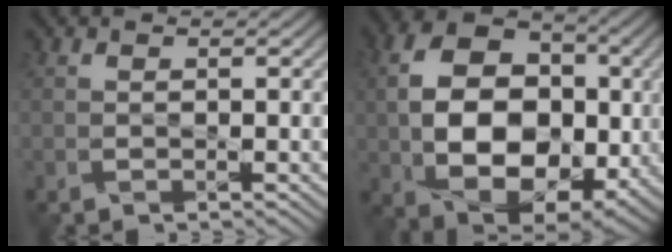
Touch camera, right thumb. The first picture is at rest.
{"total": 14.8, "force": [-0.8, 10.4, 10.5], "torque": [-0.199, -0.005, -0.012]}